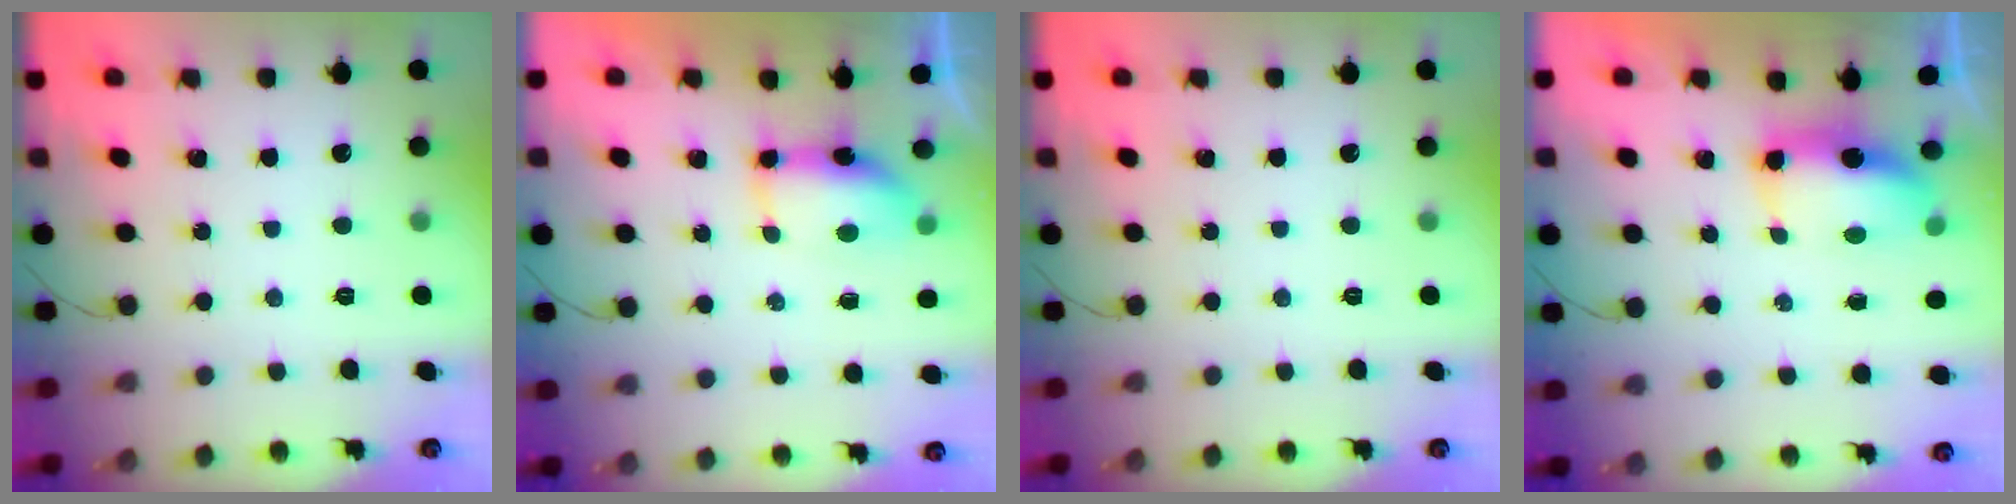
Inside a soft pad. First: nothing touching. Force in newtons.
{"total": 13.7, "press": 8.7, "slide": 10.5}
{"total": 0.0}
{"total": 8.0, "press": 7.7, "slide": 1.8}